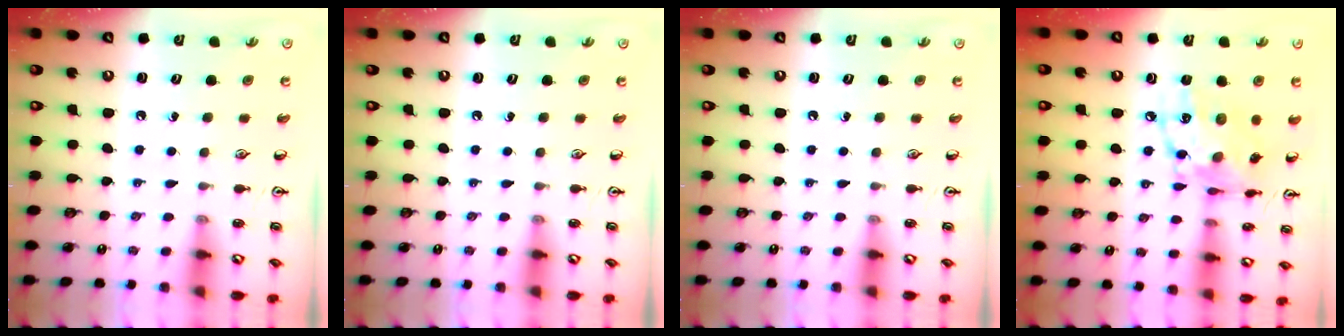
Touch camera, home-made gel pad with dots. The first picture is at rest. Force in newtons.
{"total": 0.0}
{"total": 0.0}
{"total": 14.7, "press": 14.7, "slide": 0.9}